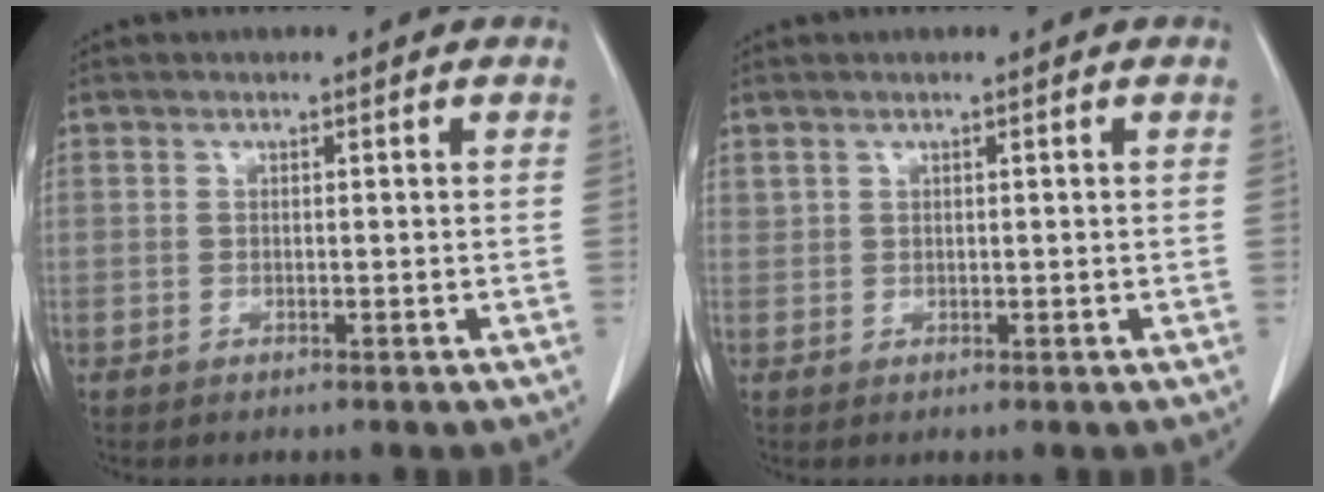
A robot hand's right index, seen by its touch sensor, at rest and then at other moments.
{"total": 0.9, "force": [0.7, 0.4, 0.3], "torque": [-0.003, 0.003, 0.017]}